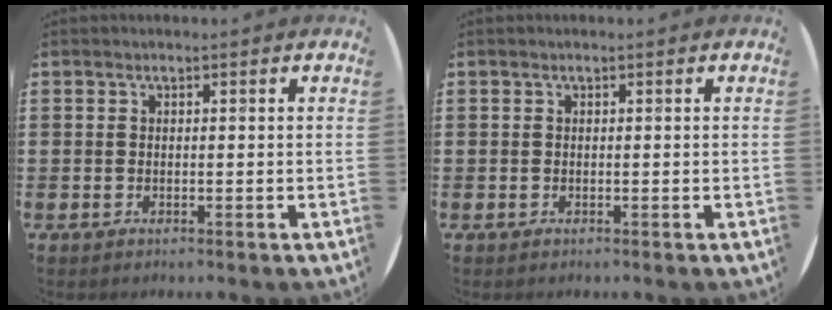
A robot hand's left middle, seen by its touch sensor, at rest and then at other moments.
{"total": 0.0}